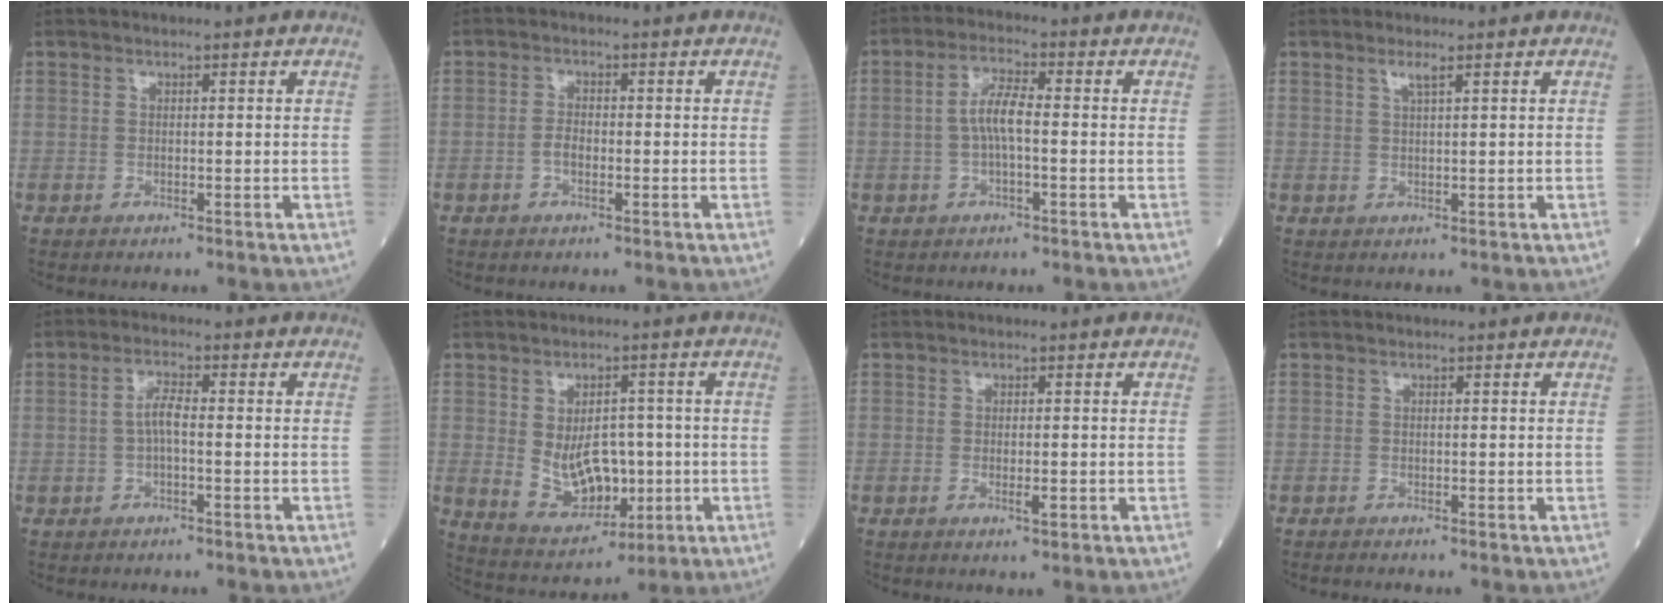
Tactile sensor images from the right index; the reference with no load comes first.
{"total": 1.8, "force": [-0.7, 0.9, 1.4], "torque": [-0.023, 0.005, -0.010]}
{"total": 4.6, "force": [-0.5, 0.9, 4.5], "torque": [-0.091, 0.011, -0.011]}
{"total": 1.4, "force": [0.9, -0.2, 1.1], "torque": [-0.025, 0.000, 0.018]}
{"total": 2.9, "force": [-0.5, 0.6, 2.8], "torque": [-0.052, 0.007, -0.010]}
{"total": 9.3, "force": [-0.5, 5.6, 7.4], "torque": [-0.125, 0.001, 0.008]}
{"total": 1.7, "force": [-0.6, 0.3, 1.6], "torque": [-0.026, -0.003, -0.009]}
{"total": 0.9, "force": [-0.8, -0.3, 0.3], "torque": [-0.011, -0.003, -0.013]}